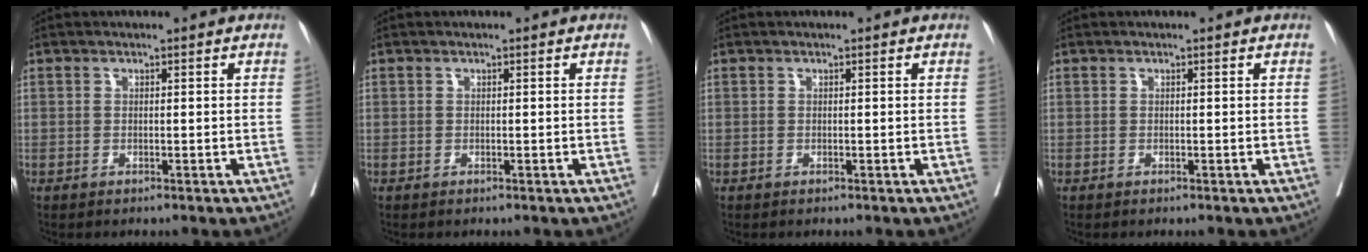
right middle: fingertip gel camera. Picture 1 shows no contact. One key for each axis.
{"total": 0.0}
{"total": 0.0}
{"total": 0.0}